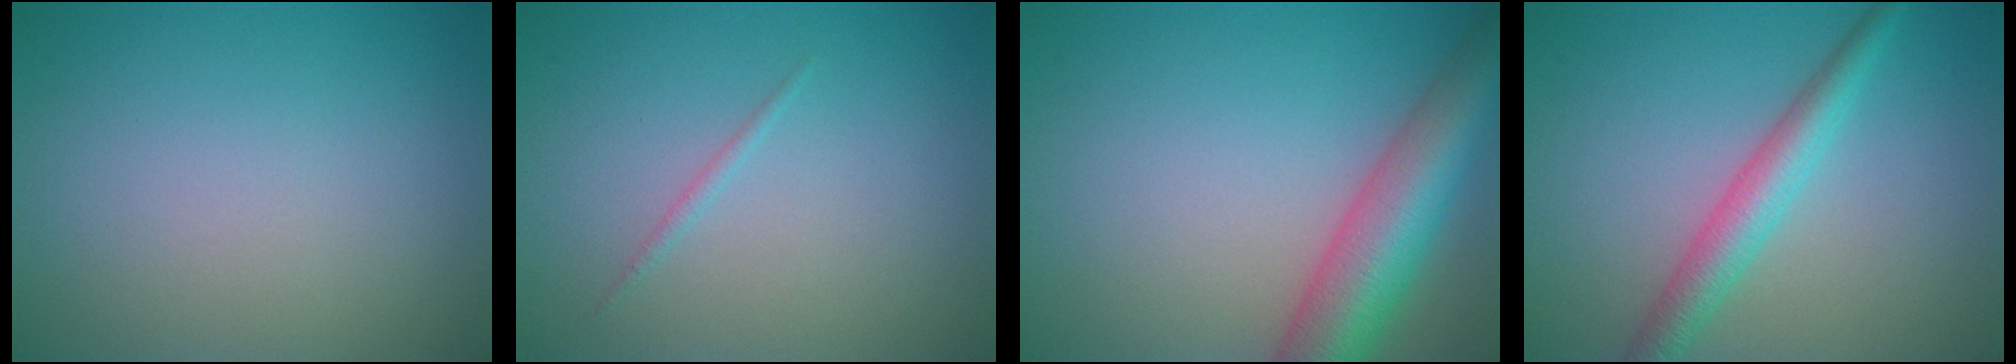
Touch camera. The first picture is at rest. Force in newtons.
{"total": 0.6, "press": 0.6, "slide": 0.0}
{"total": 8.1, "press": 8.1, "slide": 0.2}
{"total": 3.6, "press": 3.6, "slide": 0.1}